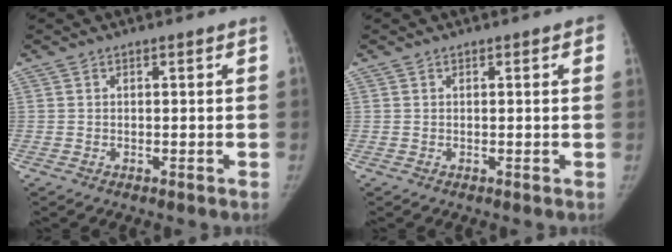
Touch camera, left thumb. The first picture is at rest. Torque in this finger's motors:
{"motor_torque": [-0.06, -0.05, 0.31, 0.17, 0.00]}